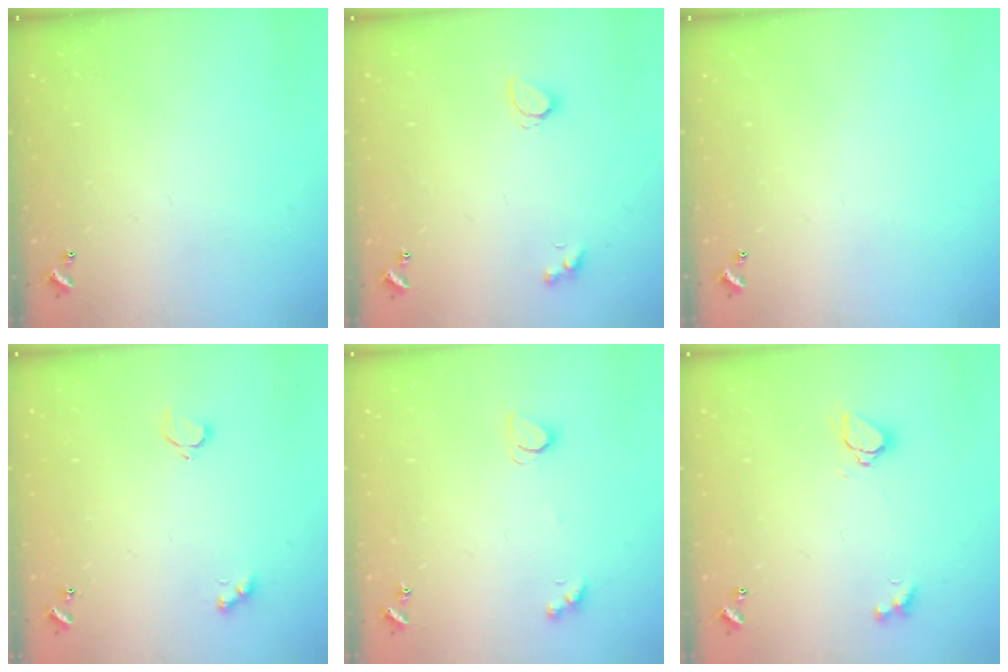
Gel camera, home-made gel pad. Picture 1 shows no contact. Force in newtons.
{"total": 2.1, "press": 2.0, "slide": 0.4}
{"total": 0.0}
{"total": 2.1, "press": 2.1, "slide": 0.5}
{"total": 2.6, "press": 2.6, "slide": 0.5}
{"total": 2.1, "press": 2.0, "slide": 0.5}